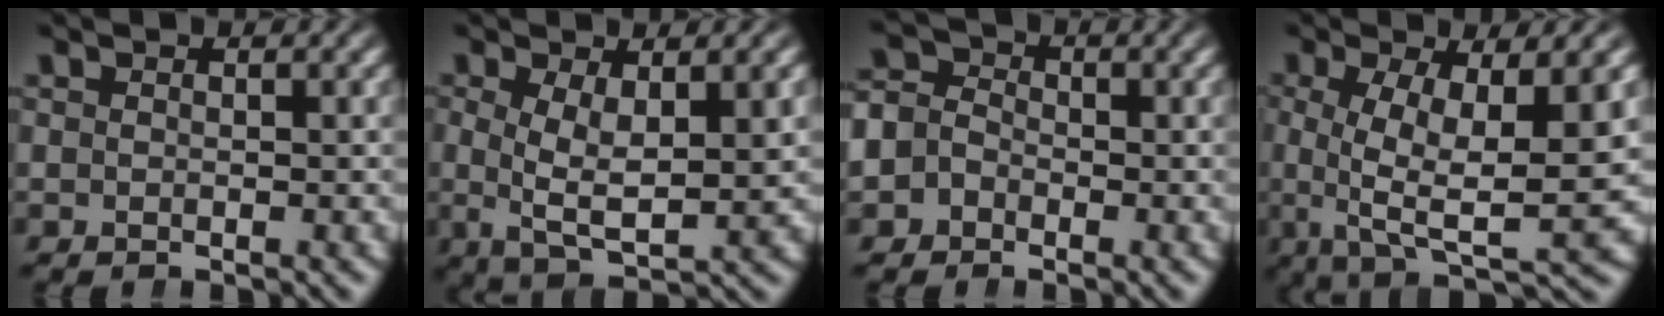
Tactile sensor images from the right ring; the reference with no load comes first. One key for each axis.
{"total": 5.2, "fx": -0.1, "fy": 2.9, "fz": 4.4, "tx": -0.089, "ty": -0.025, "tz": 0.007}
{"total": 5.6, "fx": -0.9, "fy": 5.1, "fz": 2.1, "tx": -0.056, "ty": -0.013, "tz": -0.022}
{"total": 8.9, "fx": -0.4, "fy": 3.7, "fz": 8.1, "tx": -0.140, "ty": -0.029, "tz": 0.009}